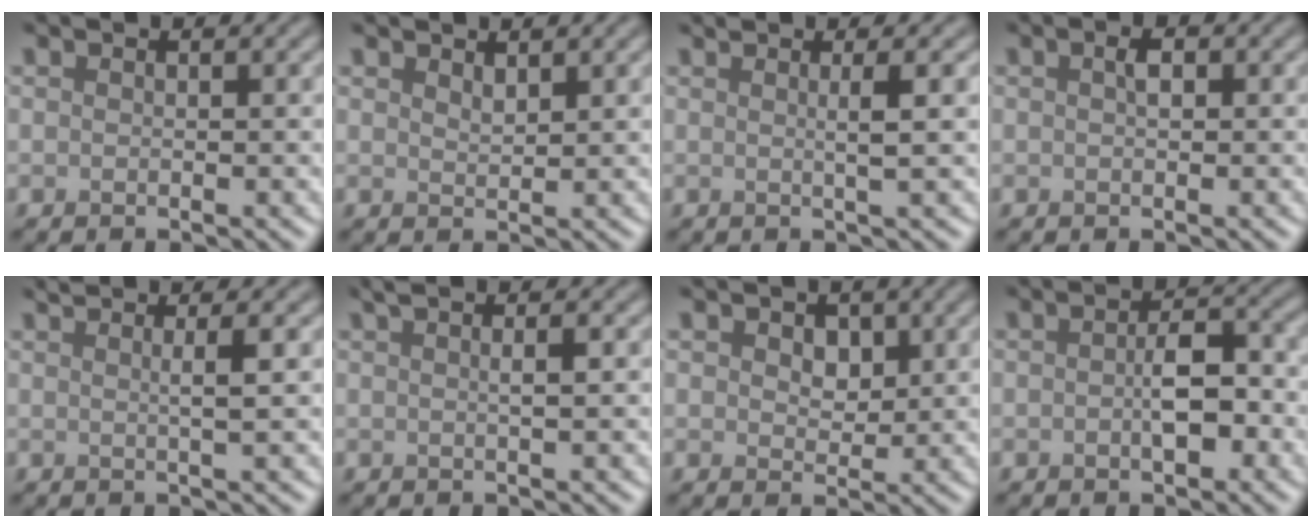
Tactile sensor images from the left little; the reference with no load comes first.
{"total": 1.0, "force": [1.0, 0.2, 0.2], "torque": [-0.008, -0.001, 0.021]}
{"total": 2.2, "force": [0.5, 0.6, 2.1], "torque": [-0.033, 0.008, -0.003]}
{"total": 0.8, "force": [0.2, 0.4, 0.6], "torque": [-0.010, 0.002, 0.004]}
{"total": 2.2, "force": [0.8, 0.6, 2.0], "torque": [-0.032, 0.008, 0.001]}
{"total": 2.2, "force": [0.7, 0.6, 2.0], "torque": [-0.028, 0.002, 0.005]}
{"total": 2.1, "force": [0.9, 1.5, 1.1], "torque": [-0.021, -0.003, 0.009]}
{"total": 3.2, "force": [-0.7, 1.5, 2.8], "torque": [-0.046, 0.002, -0.013]}